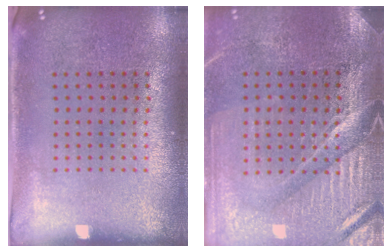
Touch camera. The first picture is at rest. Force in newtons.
{"total": 4.0, "press": 3.8, "slide": 1.5}